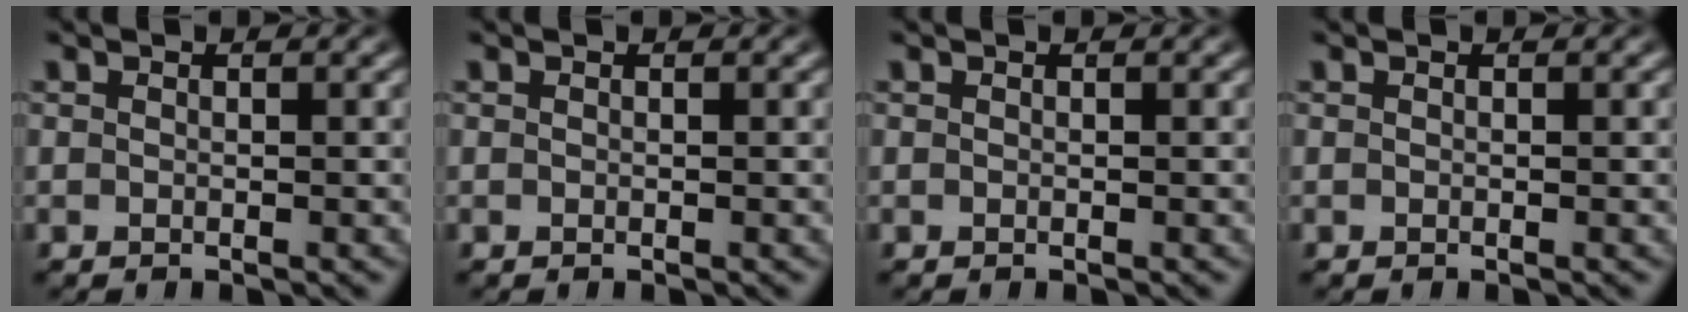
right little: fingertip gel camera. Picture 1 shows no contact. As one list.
[{"total": 0.0}, {"total": 0.0}, {"total": 0.0}]